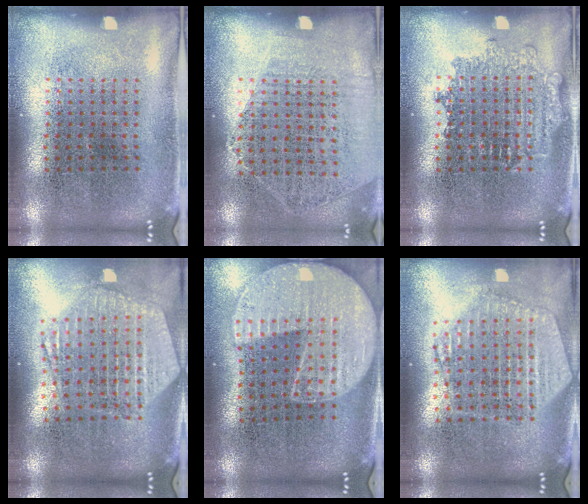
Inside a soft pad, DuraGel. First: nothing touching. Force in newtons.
{"total": 1.2, "press": 1.0, "slide": 0.6}
{"total": 2.0, "press": 1.9, "slide": 0.4}
{"total": 2.6, "press": 2.2, "slide": 1.5}
{"total": 2.1, "press": 1.9, "slide": 0.9}
{"total": 2.4, "press": 2.0, "slide": 1.2}